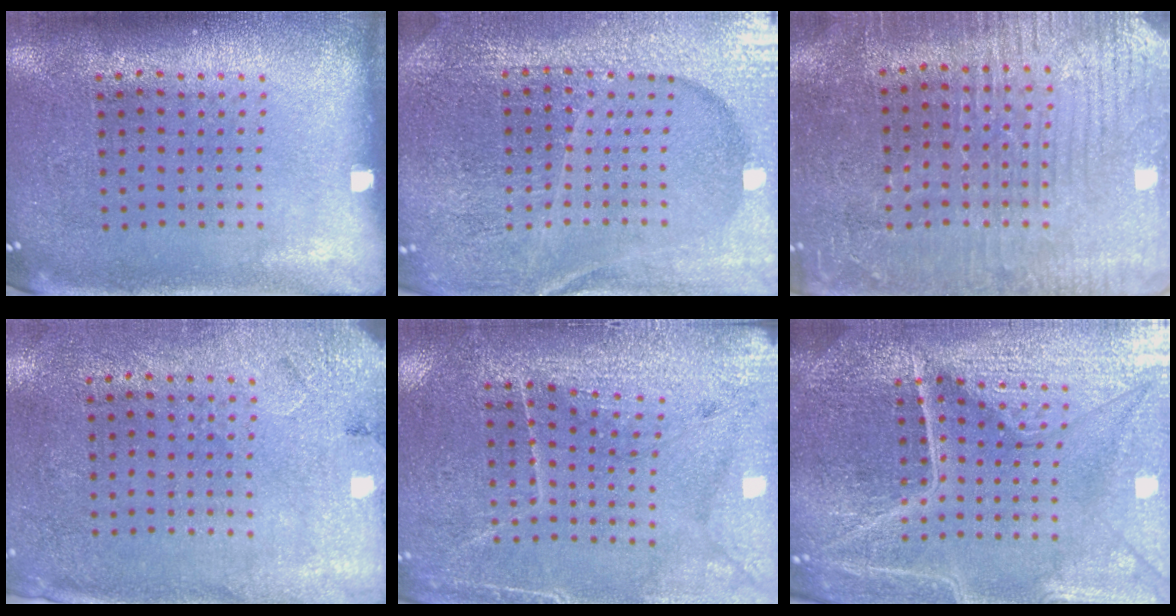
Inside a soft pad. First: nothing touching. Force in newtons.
{"total": 5.4, "press": 4.9, "slide": 2.3}
{"total": 3.9, "press": 3.7, "slide": 1.1}
{"total": 2.7, "press": 2.2, "slide": 1.5}
{"total": 3.0, "press": 2.9, "slide": 0.4}
{"total": 5.9, "press": 5.3, "slide": 2.5}